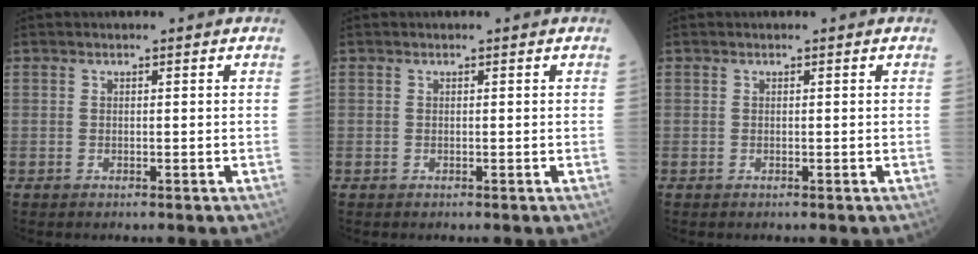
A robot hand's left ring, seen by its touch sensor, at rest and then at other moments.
{"total": 0.0}
{"total": 0.0}